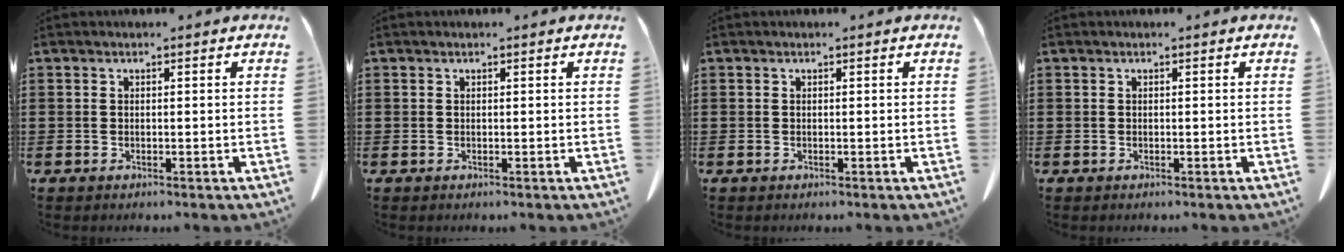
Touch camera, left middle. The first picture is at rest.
{"total": 0.0}
{"total": 0.0}
{"total": 0.0}